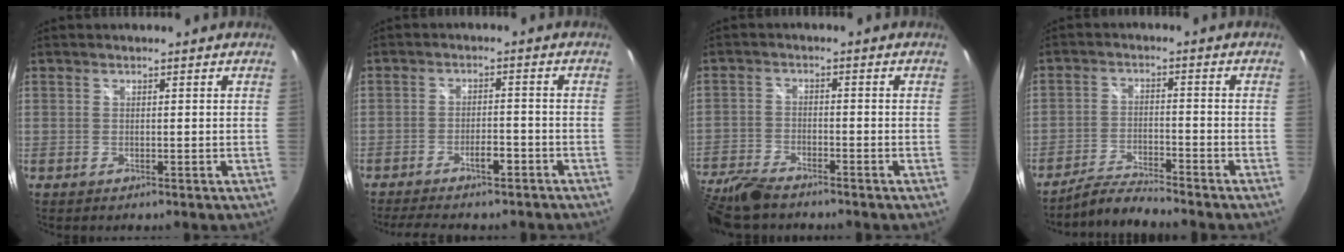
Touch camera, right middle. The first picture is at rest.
{"total": 8.2, "force": [-6.8, 2.3, 4.1], "torque": [-0.086, -0.001, -0.098]}
{"total": 11.9, "force": [-10.0, 3.5, 5.3], "torque": [-0.141, -0.022, -0.194]}
{"total": 5.4, "force": [-5.3, -0.7, 0.8], "torque": [-0.038, 0.007, -0.104]}